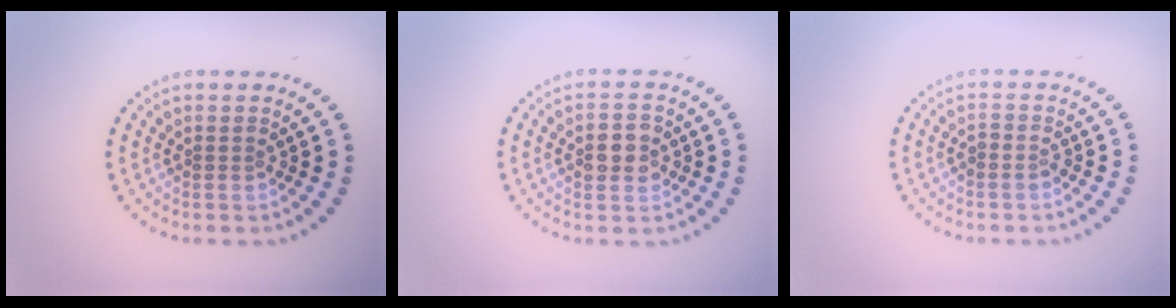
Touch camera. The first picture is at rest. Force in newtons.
{"total": 2.9, "press": 2.9, "slide": 0.2}
{"total": 1.0, "press": 0.9, "slide": 0.5}